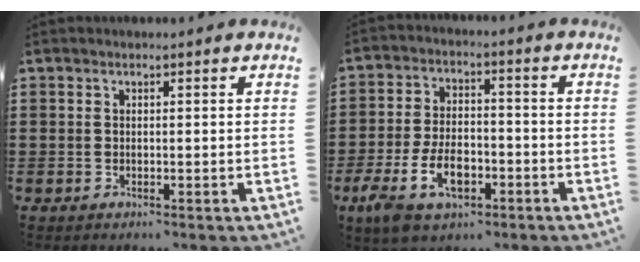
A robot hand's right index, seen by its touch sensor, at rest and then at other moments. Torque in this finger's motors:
{"motor_torque": [2.14, 0.00, 1.03, 0.21]}